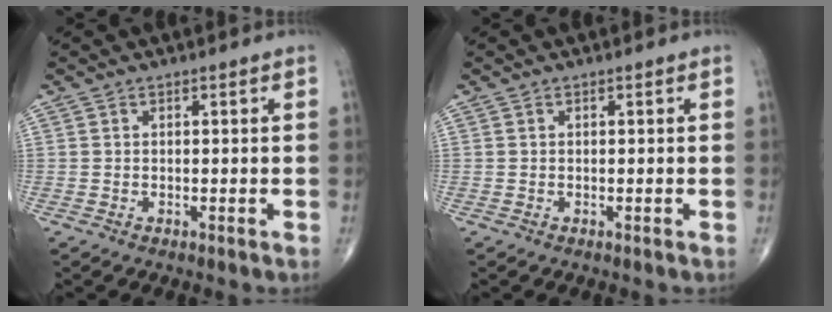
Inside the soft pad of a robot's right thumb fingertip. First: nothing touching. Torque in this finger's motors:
{"motor_torque": [-0.01, 0.00, 0.07, 0.03, 0.02]}